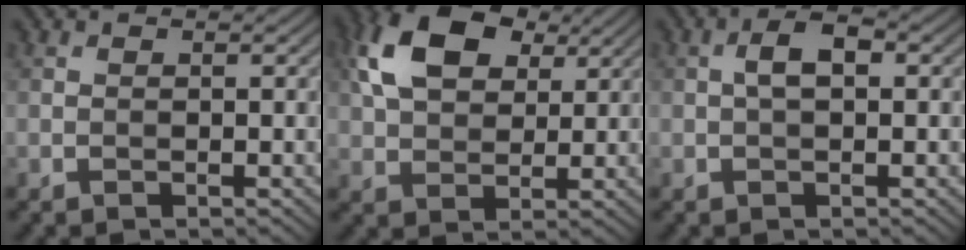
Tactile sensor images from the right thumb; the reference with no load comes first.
{"total": 11.2, "force": [4.4, 7.1, 7.4], "torque": [-0.172, 0.022, 0.080]}
{"total": 3.1, "force": [0.3, 1.5, 2.8], "torque": [-0.048, 0.009, 0.001]}